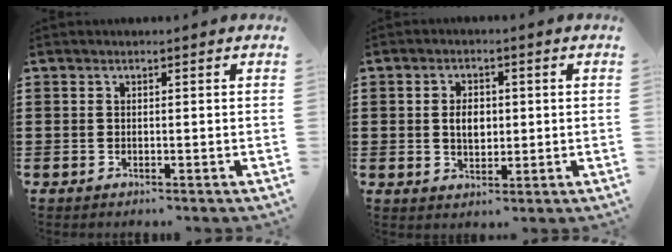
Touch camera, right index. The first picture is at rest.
{"total": 3.7, "force": [0.2, 2.3, 2.9], "torque": [-0.045, 0.002, -0.003]}